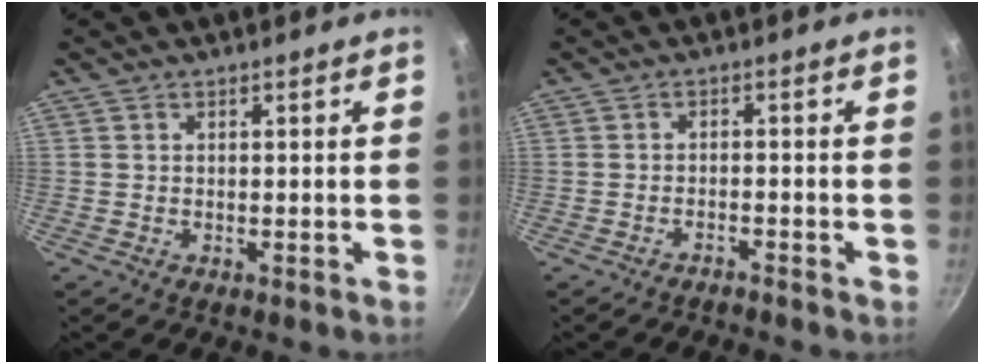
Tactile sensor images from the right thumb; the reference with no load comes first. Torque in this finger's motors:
{"motor_torque": [0.14, 0.02, 0.00, -0.05, -0.06]}